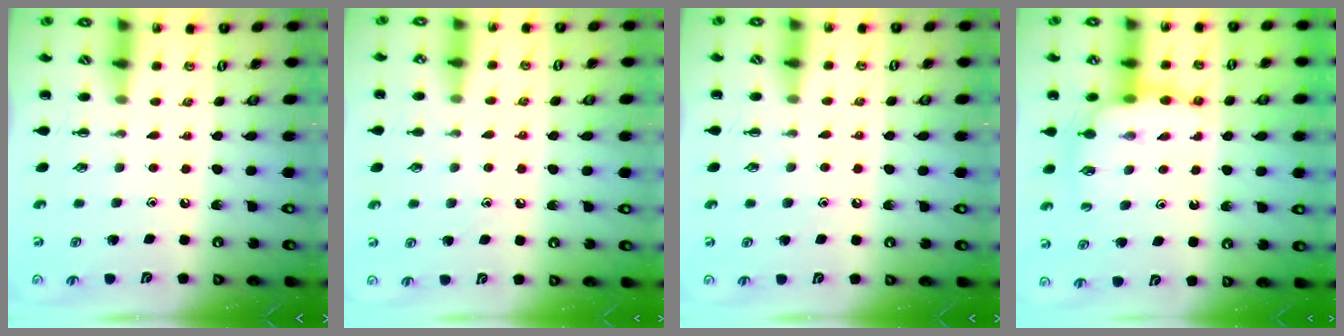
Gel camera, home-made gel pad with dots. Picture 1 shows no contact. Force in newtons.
{"total": 7.9, "press": 7.6, "slide": 2.0}
{"total": 6.8, "press": 6.6, "slide": 1.8}
{"total": 10.9, "press": 10.8, "slide": 1.5}